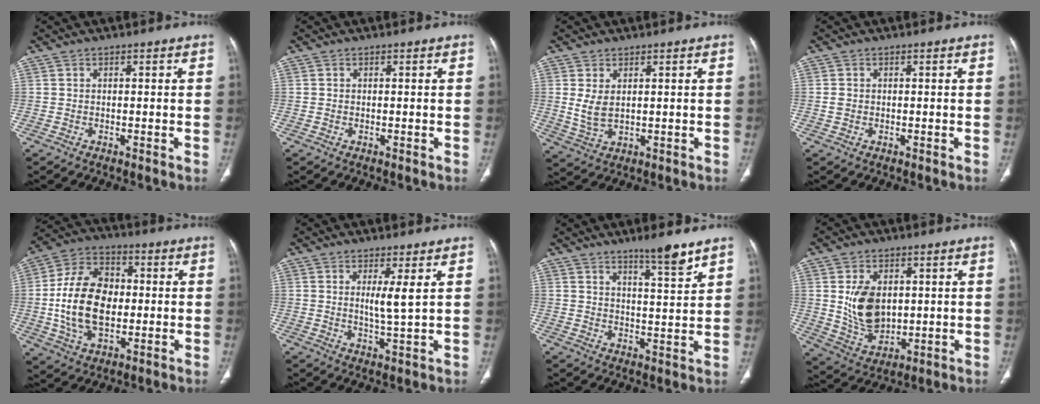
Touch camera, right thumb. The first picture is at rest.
{"total": 0.0}
{"total": 4.8, "force": [1.1, 2.8, 3.8], "torque": [-0.076, -0.008, 0.030]}
{"total": 1.2, "force": [0.0, 1.0, 0.7], "torque": [-0.012, 0.001, 0.001]}
{"total": 17.0, "force": [-0.7, 11.2, 12.8], "torque": [-0.224, 0.017, -0.010]}
{"total": 4.5, "force": [1.5, 0.2, 4.3], "torque": [-0.081, -0.021, 0.029]}
{"total": 6.7, "force": [5.1, 0.4, 4.4], "torque": [-0.062, -0.041, 0.081]}
{"total": 10.9, "force": [1.6, 7.4, 7.8], "torque": [-0.116, -0.018, 0.047]}